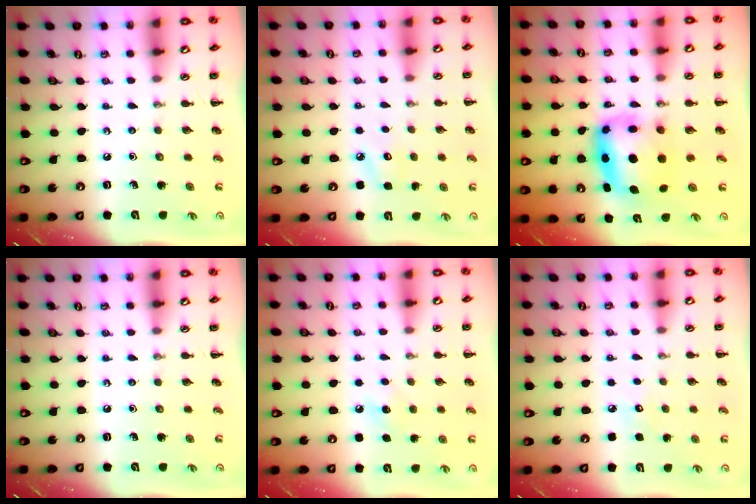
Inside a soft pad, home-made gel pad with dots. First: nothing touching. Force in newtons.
{"total": 5.4, "press": 5.2, "slide": 1.5}
{"total": 6.6, "press": 6.4, "slide": 1.6}
{"total": 0.0}
{"total": 7.4, "press": 7.2, "slide": 2.0}
{"total": 4.5, "press": 4.3, "slide": 1.3}